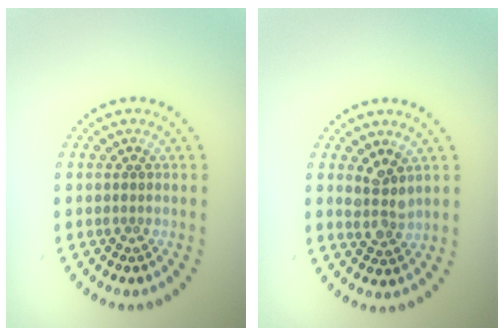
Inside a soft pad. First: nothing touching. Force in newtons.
{"total": 2.4, "press": 2.1, "slide": 1.2}